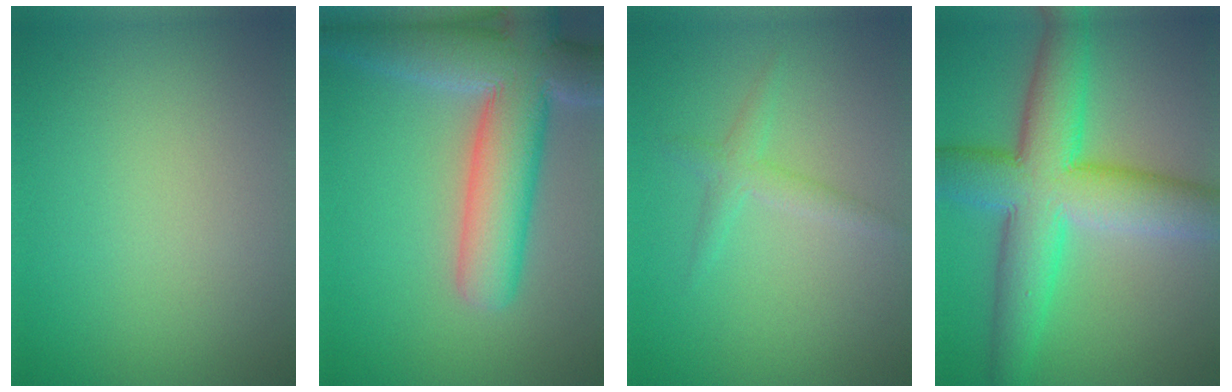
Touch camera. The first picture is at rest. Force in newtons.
{"total": 10.6, "press": 10.5, "slide": 0.7}
{"total": 1.7, "press": 1.7, "slide": 0.1}
{"total": 10.6, "press": 10.6, "slide": 0.2}